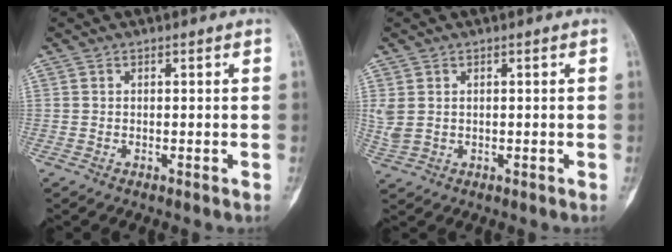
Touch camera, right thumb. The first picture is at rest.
{"total": 3.1, "force": [0.8, 2.3, 2.0], "torque": [-0.058, 0.002, 0.025]}